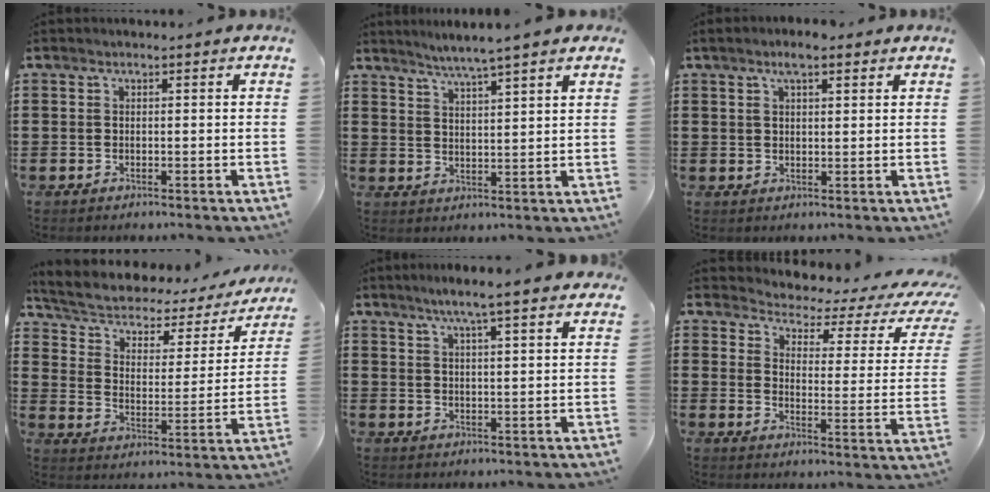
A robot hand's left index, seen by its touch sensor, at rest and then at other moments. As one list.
[{"total": 3.4, "force": [3.0, -1.1, 1.1], "torque": [-0.032, -0.017, 0.050]}, {"total": 3.7, "force": [2.1, 1.0, 2.8], "torque": [-0.051, 0.002, 0.034]}, {"total": 3.9, "force": [2.1, 2.3, 2.3], "torque": [-0.059, -0.021, 0.027]}, {"total": 5.0, "force": [3.9, -0.4, 3.1], "torque": [-0.071, -0.009, 0.067]}, {"total": 2.7, "force": [2.1, 0.8, 1.5], "torque": [-0.040, -0.030, 0.025]}]